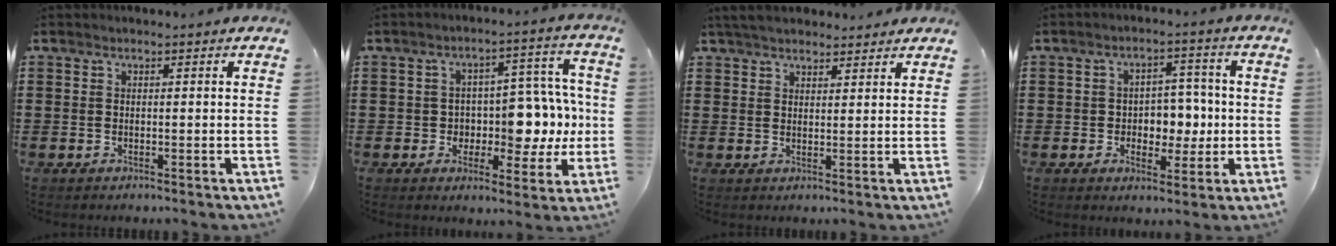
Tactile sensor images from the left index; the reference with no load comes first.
{"total": 7.8, "force": [0.2, 5.9, 5.0], "torque": [-0.076, -0.009, 0.002]}
{"total": 3.9, "force": [3.6, 0.9, 1.2], "torque": [-0.034, -0.001, 0.067]}
{"total": 5.3, "force": [-0.3, 4.4, 2.9], "torque": [-0.055, 0.007, -0.013]}